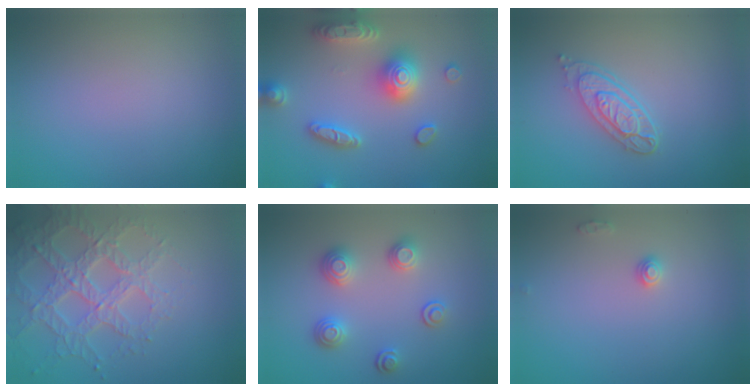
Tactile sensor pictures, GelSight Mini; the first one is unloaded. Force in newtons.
{"total": 5.3, "press": 5.3, "slide": 0.8}
{"total": 3.7, "press": 3.0, "slide": 2.2}
{"total": 4.3, "press": 4.1, "slide": 1.2}
{"total": 3.4, "press": 2.9, "slide": 1.8}
{"total": 1.0, "press": 1.0, "slide": 0.1}